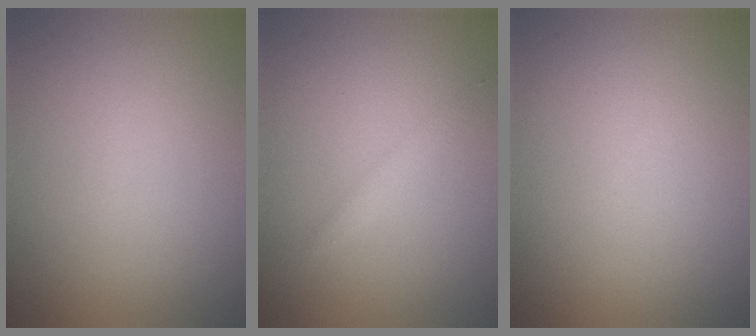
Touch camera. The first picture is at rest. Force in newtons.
{"total": 1.4, "press": 1.4, "slide": 0.0}
{"total": 0.0}